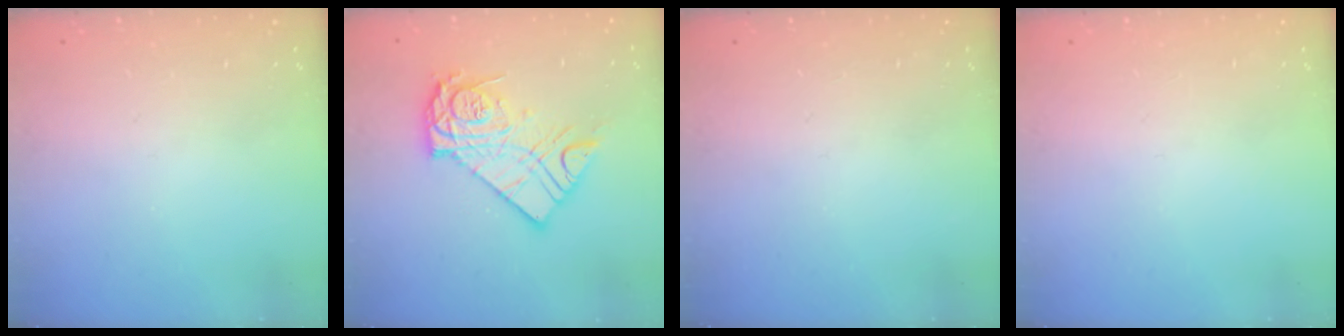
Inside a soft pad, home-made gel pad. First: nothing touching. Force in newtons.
{"total": 12.9, "press": 12.9, "slide": 1.0}
{"total": 0.0}
{"total": 0.0}